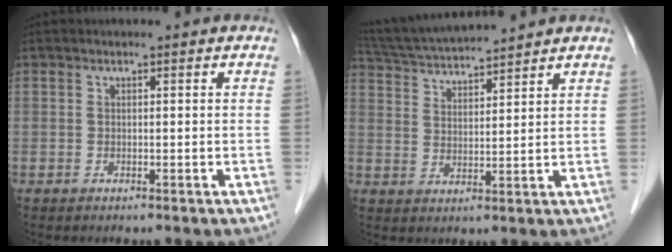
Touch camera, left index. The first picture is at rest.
{"total": 11.1, "force": [10.4, -0.4, 3.9], "torque": [-0.080, 0.022, 0.180]}